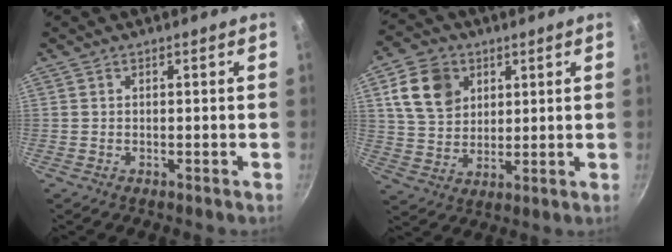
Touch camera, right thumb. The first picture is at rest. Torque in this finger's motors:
{"motor_torque": [-0.24, 0.94, 1.14, 0.40, 0.35]}